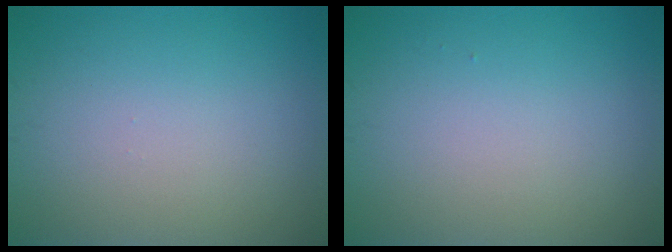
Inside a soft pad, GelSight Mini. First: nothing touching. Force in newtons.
{"total": 0.0}